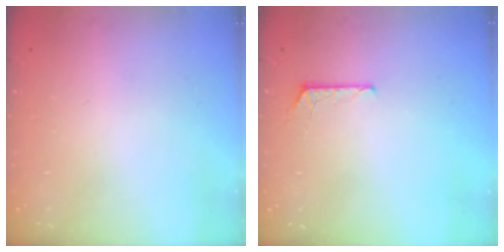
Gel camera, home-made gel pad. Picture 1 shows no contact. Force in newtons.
{"total": 4.8, "press": 4.8, "slide": 0.5}